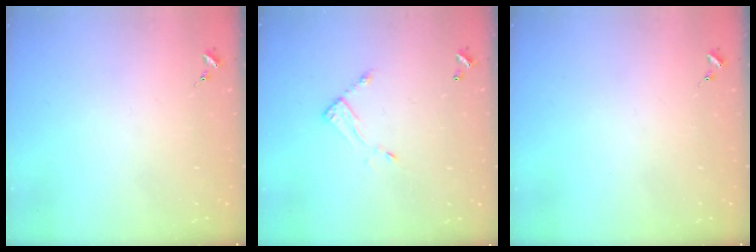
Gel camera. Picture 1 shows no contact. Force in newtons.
{"total": 7.1, "press": 7.1, "slide": 0.5}
{"total": 0.0}